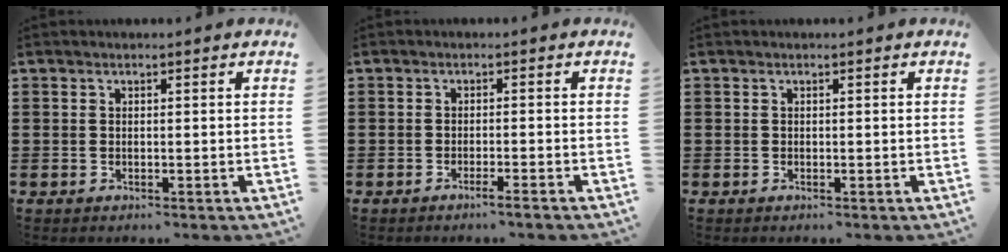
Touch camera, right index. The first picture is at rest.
{"total": 1.6, "force": [-1.3, -0.2, 0.9], "torque": [-0.016, -0.003, -0.024]}
{"total": 0.0}